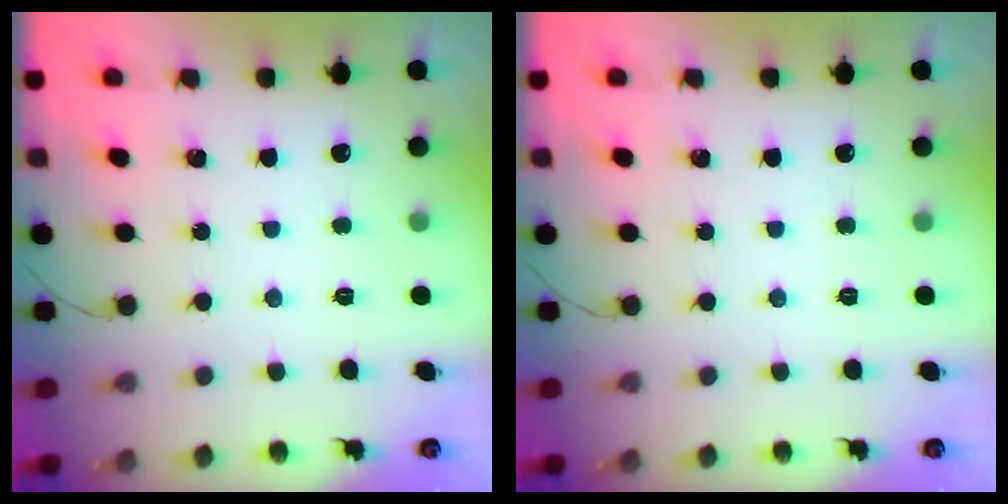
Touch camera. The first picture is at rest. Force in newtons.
{"total": 0.0}